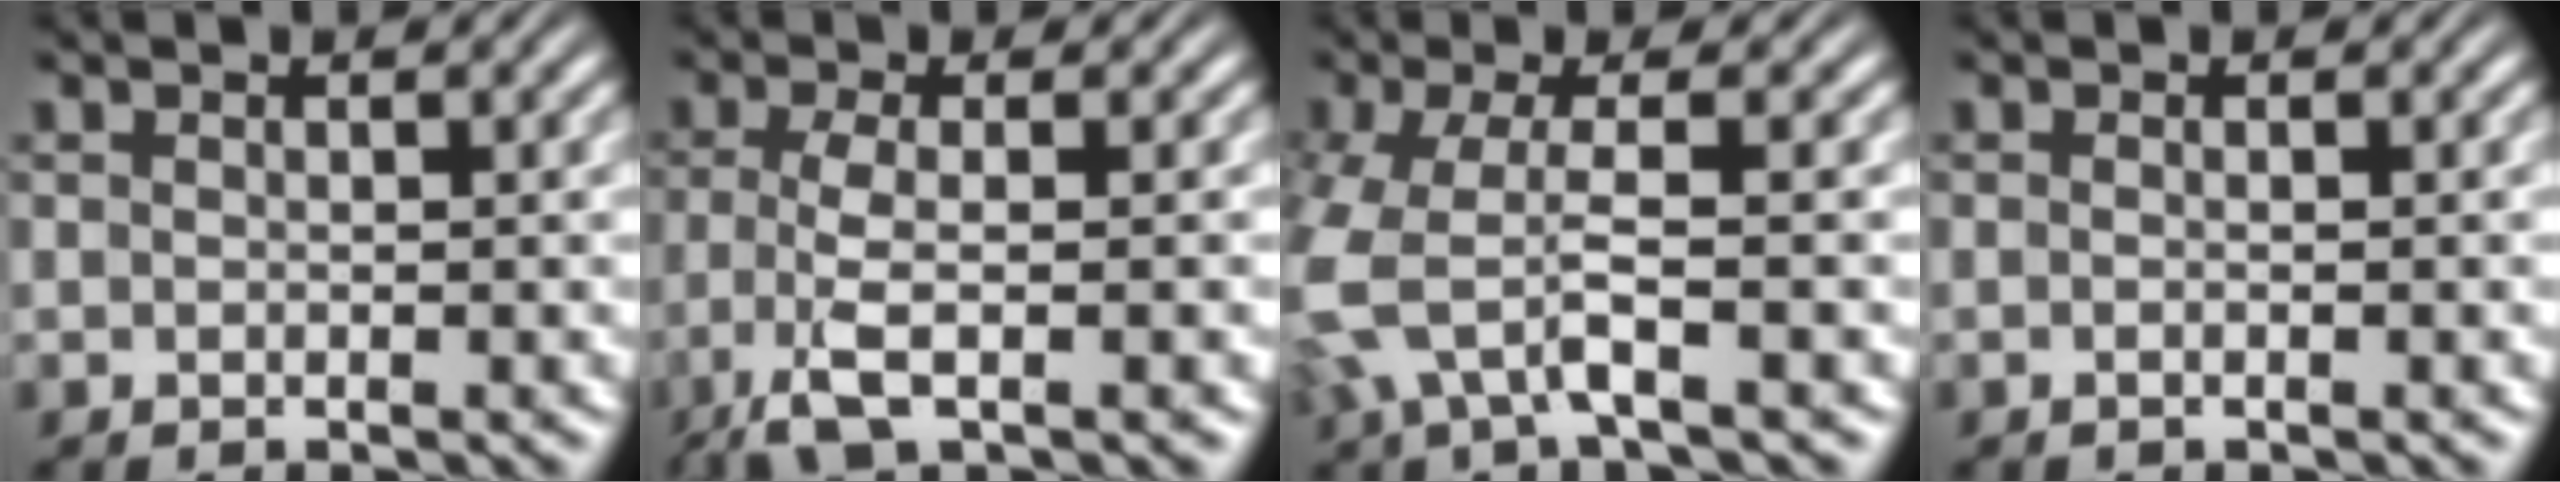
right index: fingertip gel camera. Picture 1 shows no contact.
{"total": 4.5, "force": [-2.0, 1.1, 3.9], "torque": [-0.094, -0.019, -0.022]}
{"total": 5.5, "force": [-0.7, 3.0, 4.6], "torque": [-0.133, -0.024, -0.004]}
{"total": 0.6, "force": [-0.5, -0.1, 0.4], "torque": [-0.008, 0.000, -0.011]}